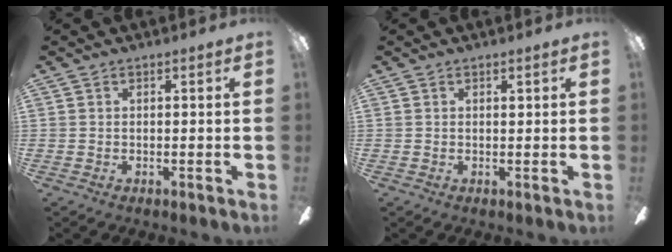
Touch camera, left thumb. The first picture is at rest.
{"total": 0.5, "force": [0.4, 0.3, 0.3], "torque": [0.001, -0.002, 0.005]}